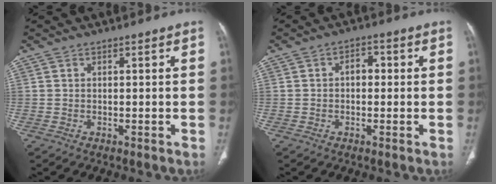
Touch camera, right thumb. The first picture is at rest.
{"total": 3.0, "force": [0.1, 2.1, 2.2], "torque": [-0.020, 0.014, -0.006]}